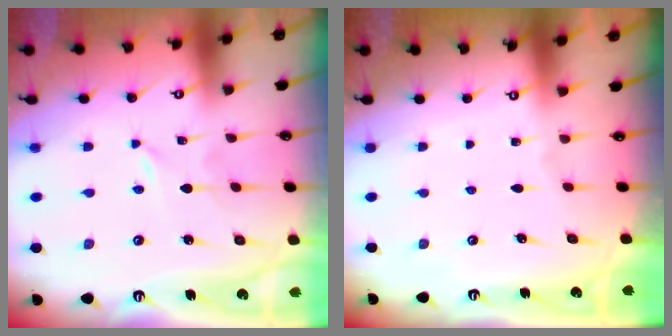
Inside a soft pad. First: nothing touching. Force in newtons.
{"total": 0.0}